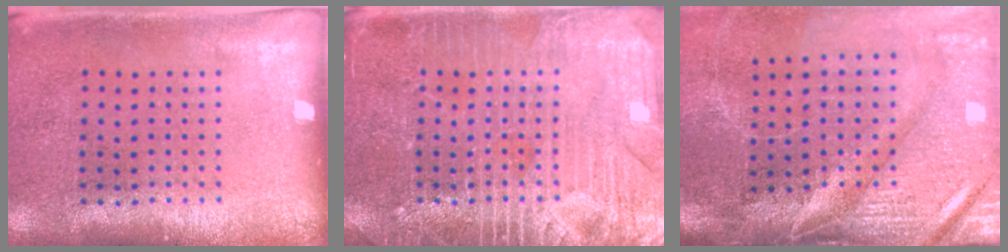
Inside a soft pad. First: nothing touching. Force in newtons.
{"total": 5.8, "press": 5.8, "slide": 0.7}
{"total": 4.6, "press": 3.9, "slide": 2.5}